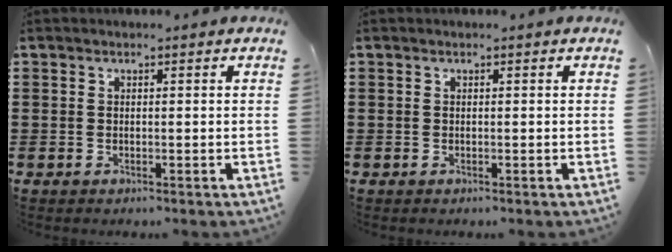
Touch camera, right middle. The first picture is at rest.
{"total": 0.0}